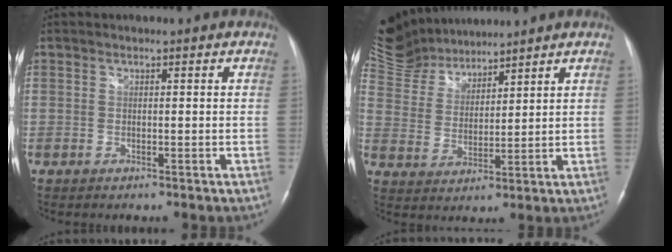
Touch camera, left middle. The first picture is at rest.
{"total": 11.8, "force": [11.3, 2.8, 1.6], "torque": [-0.046, 0.018, 0.234]}